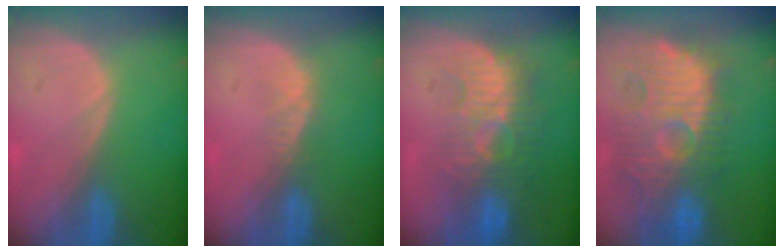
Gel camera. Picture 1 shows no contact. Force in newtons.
{"total": 2.1, "press": 1.5, "slide": 1.4}
{"total": 9.5, "press": 9.0, "slide": 3.2}
{"total": 12.8, "press": 12.2, "slide": 3.9}